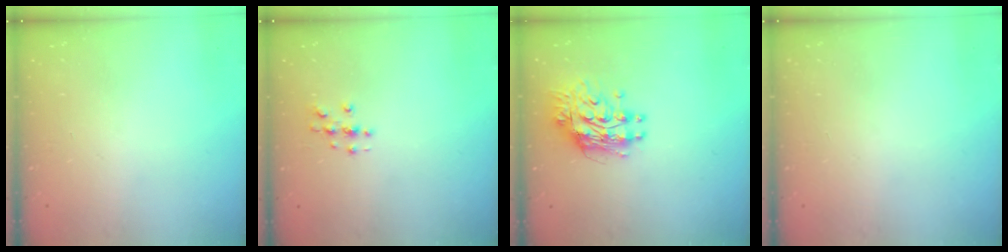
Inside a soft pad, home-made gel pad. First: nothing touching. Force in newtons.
{"total": 2.7, "press": 2.7, "slide": 0.3}
{"total": 10.4, "press": 10.4, "slide": 0.9}
{"total": 0.0}